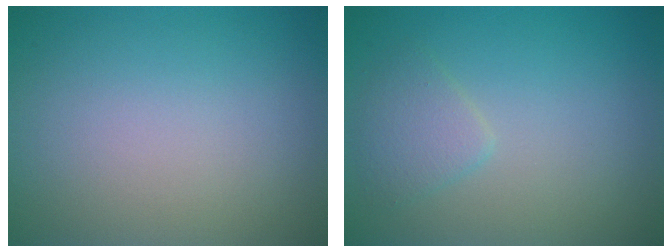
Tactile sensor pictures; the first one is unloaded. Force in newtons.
{"total": 1.8, "press": 1.8, "slide": 0.1}